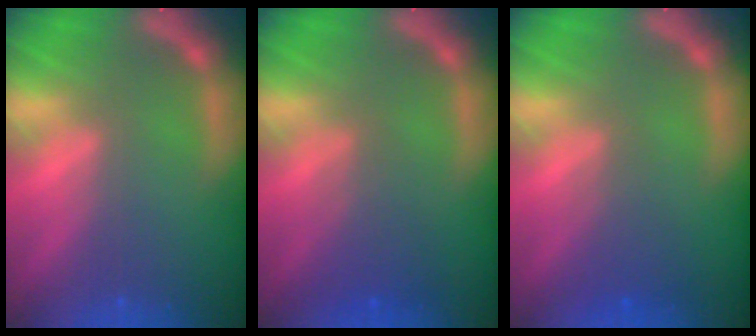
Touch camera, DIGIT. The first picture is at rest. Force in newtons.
{"total": 2.9}
{"total": 2.4}